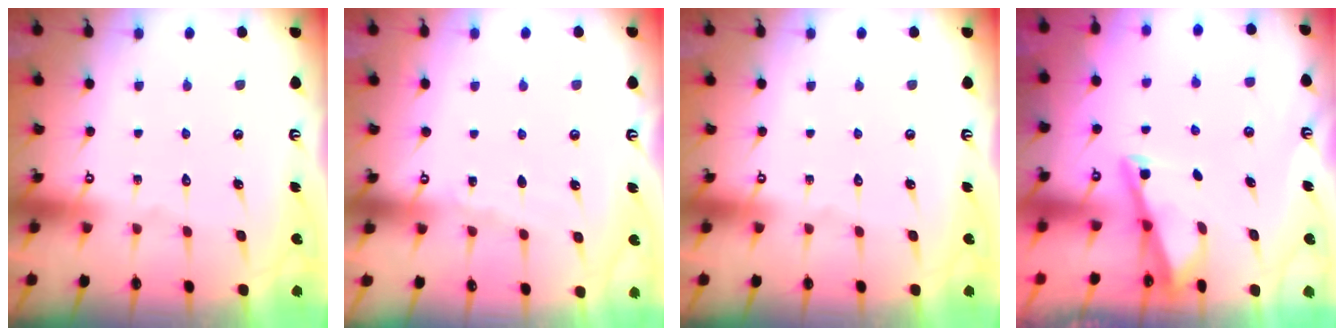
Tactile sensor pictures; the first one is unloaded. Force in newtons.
{"total": 3.5, "press": 3.5, "slide": 0.4}
{"total": 0.0}
{"total": 2.9, "press": 2.9, "slide": 0.3}